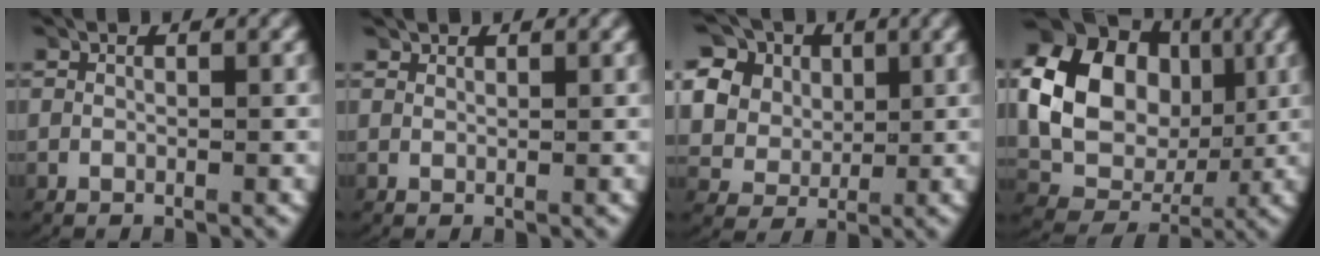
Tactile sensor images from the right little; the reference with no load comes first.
{"total": 0.9, "force": [0.9, 0.1, 0.0], "torque": [-0.001, -0.001, 0.021]}
{"total": 11.2, "force": [2.8, 9.7, 4.9], "torque": [-0.128, -0.011, 0.040]}
{"total": 14.1, "force": [2.1, 11.6, 7.8], "torque": [-0.169, -0.012, 0.035]}